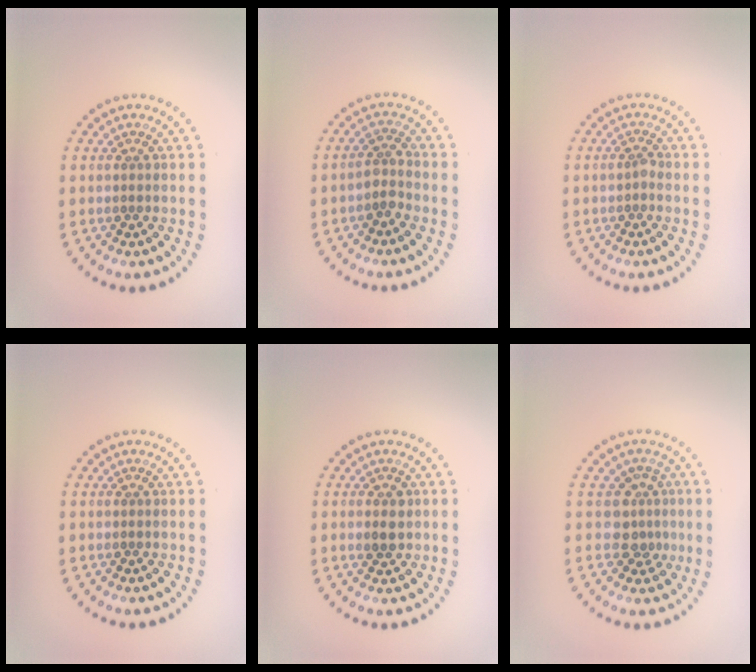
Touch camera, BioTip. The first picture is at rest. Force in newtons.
{"total": 1.8, "press": 1.4, "slide": 1.0}
{"total": 0.8, "press": 0.6, "slide": 0.5}
{"total": 0.0}
{"total": 1.7, "press": 1.7, "slide": 0.2}
{"total": 2.6, "press": 2.0, "slide": 1.7}